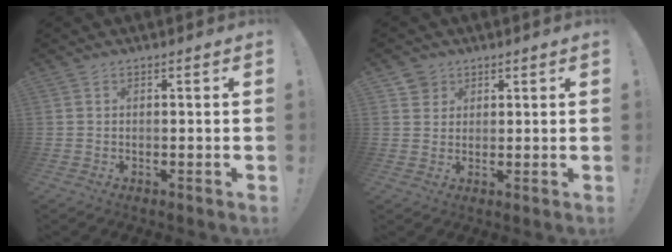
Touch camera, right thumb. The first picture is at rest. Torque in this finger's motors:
{"motor_torque": [-0.28, 0.47, 0.10, -0.08, -0.04]}